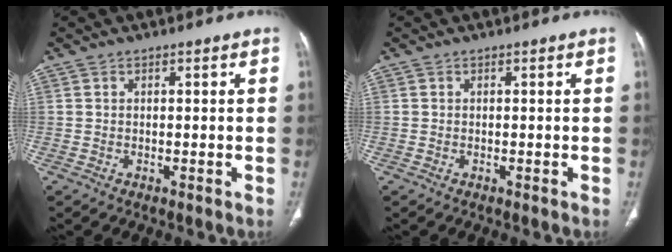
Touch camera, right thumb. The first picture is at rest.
{"total": 0.0}